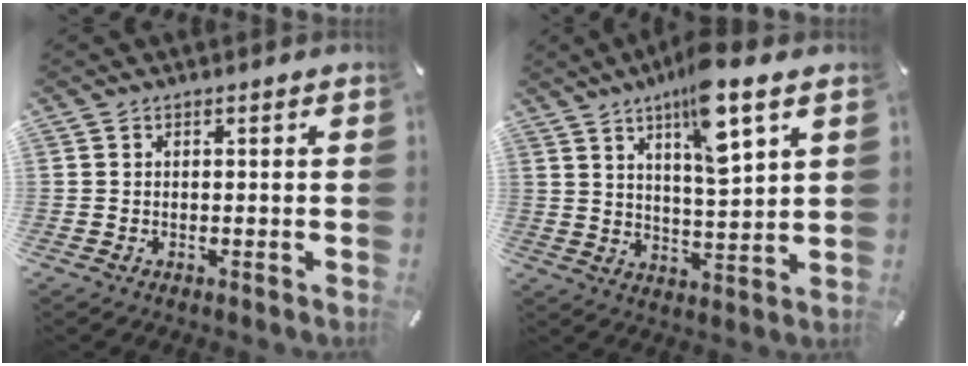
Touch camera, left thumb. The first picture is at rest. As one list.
[{"total": 11.7, "force": [7.2, 2.9, 8.7], "torque": [-0.138, -0.036, 0.120]}]